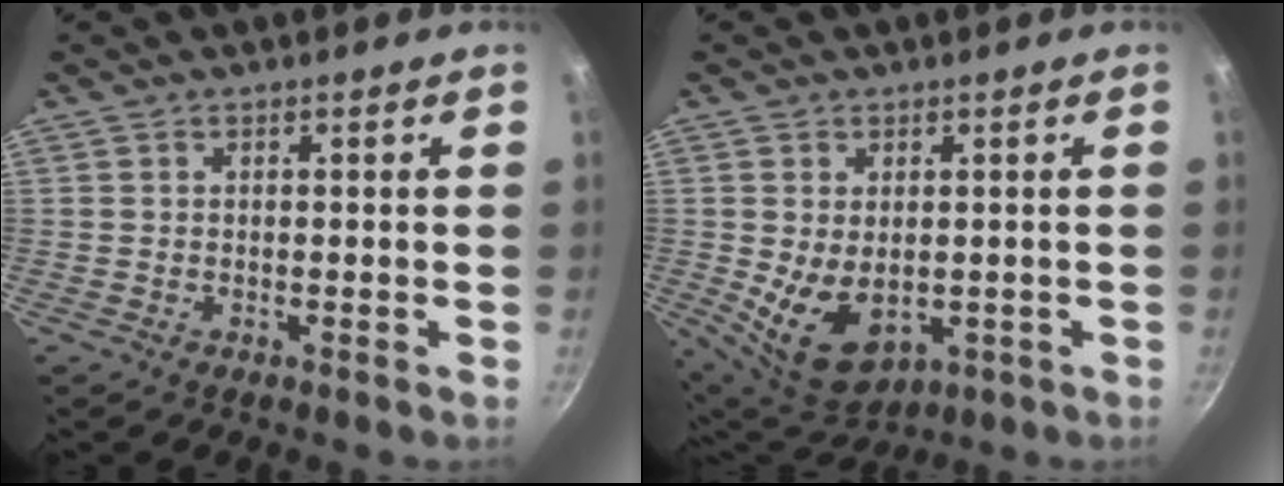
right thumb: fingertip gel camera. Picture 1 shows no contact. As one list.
[{"total": 10.4, "force": [-0.8, 6.7, 7.9], "torque": [-0.121, -0.021, 0.011]}]